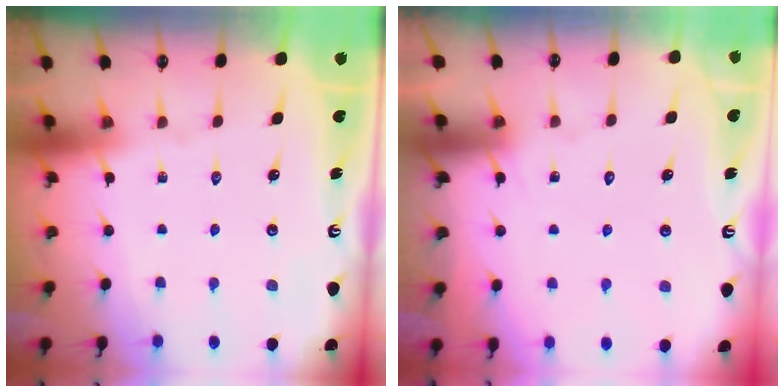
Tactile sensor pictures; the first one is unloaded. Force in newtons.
{"total": 5.3, "press": 5.3, "slide": 0.3}